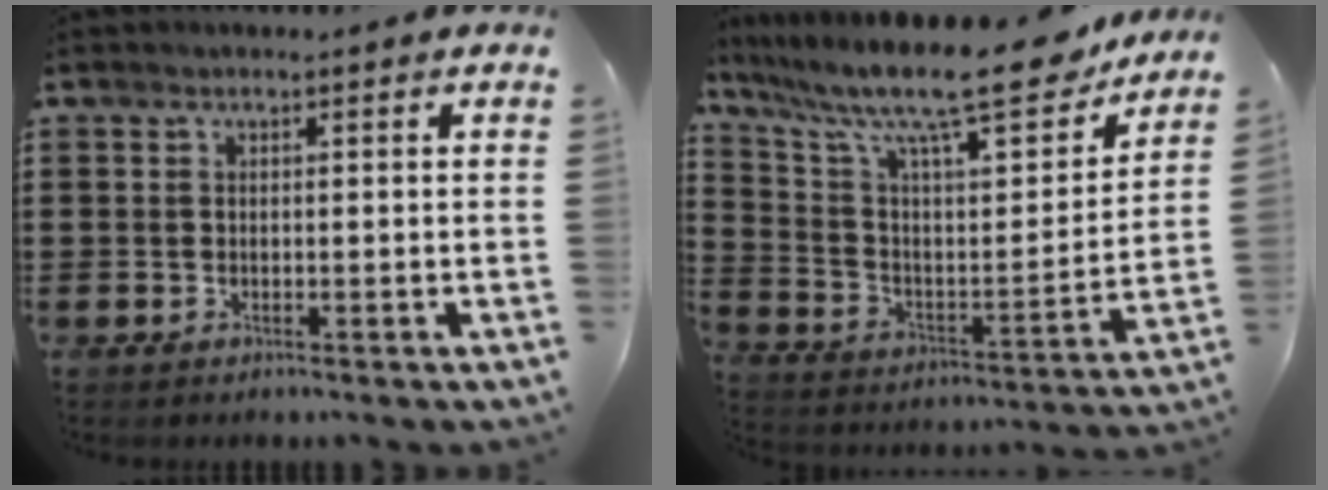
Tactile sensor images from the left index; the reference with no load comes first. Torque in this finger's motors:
{"motor_torque": [2.14, 0.00, 1.05, 0.21]}